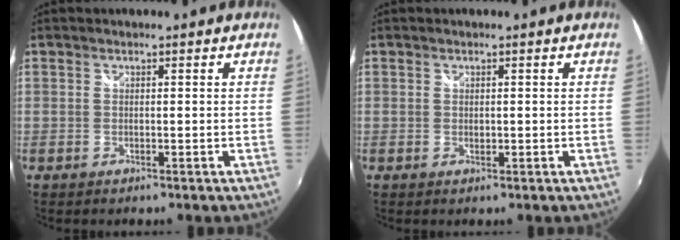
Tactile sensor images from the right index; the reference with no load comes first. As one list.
[{"total": 0.5, "force": [0.1, 0.4, 0.3], "torque": [-0.003, 0.000, 0.003]}]